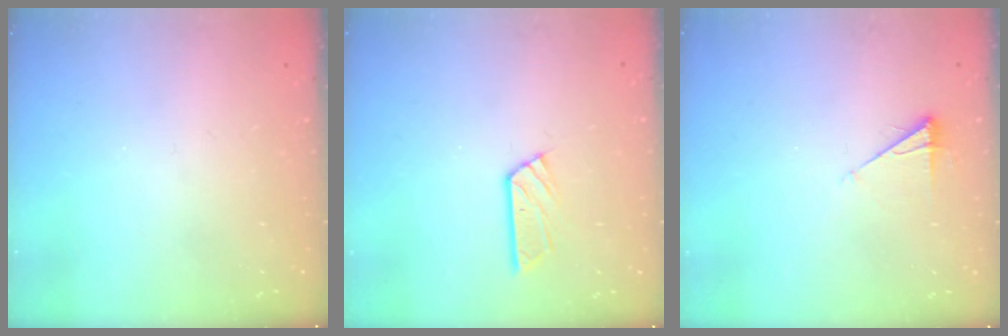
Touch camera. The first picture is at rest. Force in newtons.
{"total": 4.8, "press": 4.8, "slide": 0.4}
{"total": 5.9, "press": 5.9, "slide": 1.0}